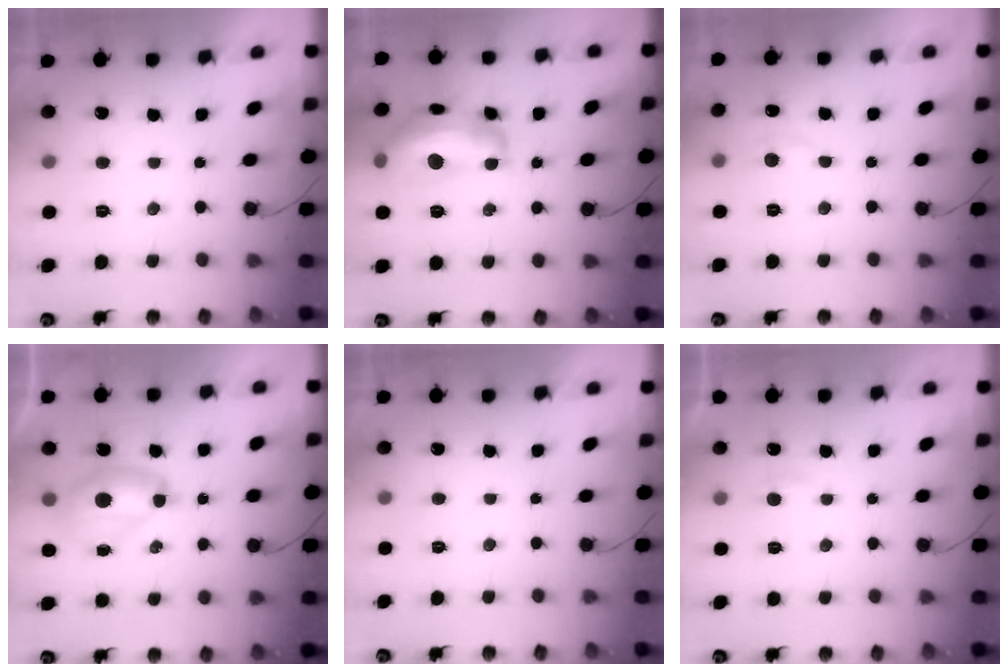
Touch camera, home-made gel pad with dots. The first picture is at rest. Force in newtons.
{"total": 16.0, "press": 16.0, "slide": 0.9}
{"total": 5.0, "press": 5.0, "slide": 0.7}
{"total": 9.0, "press": 9.0, "slide": 0.8}
{"total": 0.0}
{"total": 2.2, "press": 2.2, "slide": 0.2}